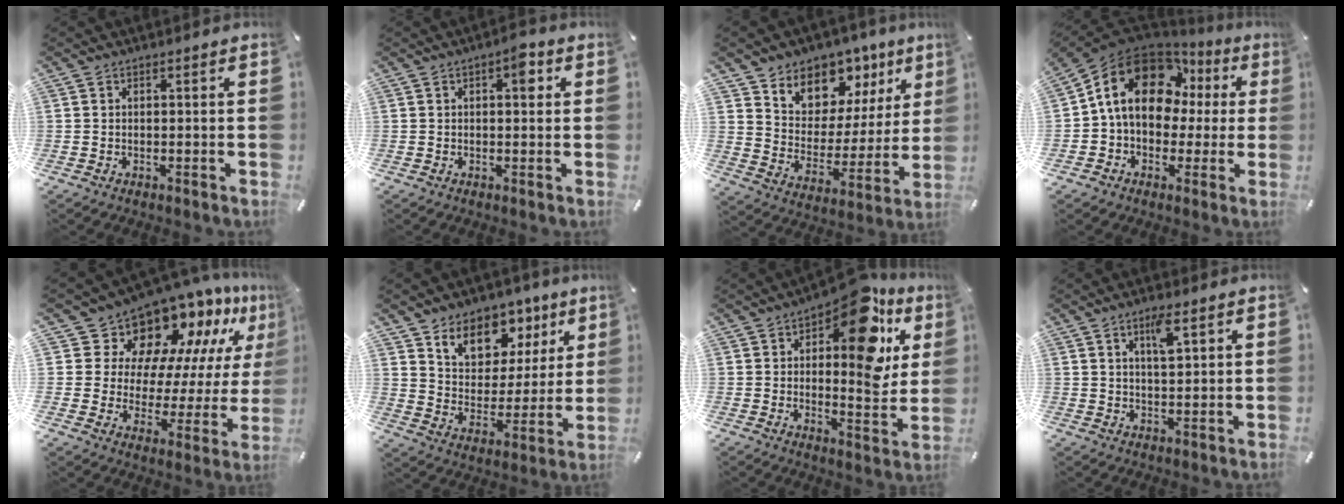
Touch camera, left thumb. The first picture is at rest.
{"total": 4.3, "force": [1.1, 2.0, 3.7], "torque": [-0.044, -0.002, 0.010]}
{"total": 9.8, "force": [7.2, 6.7, -0.4], "torque": [-0.001, -0.087, 0.131]}
{"total": 16.4, "force": [5.0, 12.4, 9.6], "torque": [-0.180, -0.012, 0.090]}
{"total": 13.5, "force": [11.6, 6.4, 2.4], "torque": [-0.047, -0.121, 0.194]}
{"total": 10.1, "force": [6.9, 7.1, 1.7], "torque": [-0.026, -0.062, 0.124]}
{"total": 18.8, "force": [9.1, 8.8, 13.9], "torque": [-0.175, -0.068, 0.146]}
{"total": 4.8, "force": [2.7, 1.3, 3.7], "torque": [-0.065, -0.002, 0.041]}